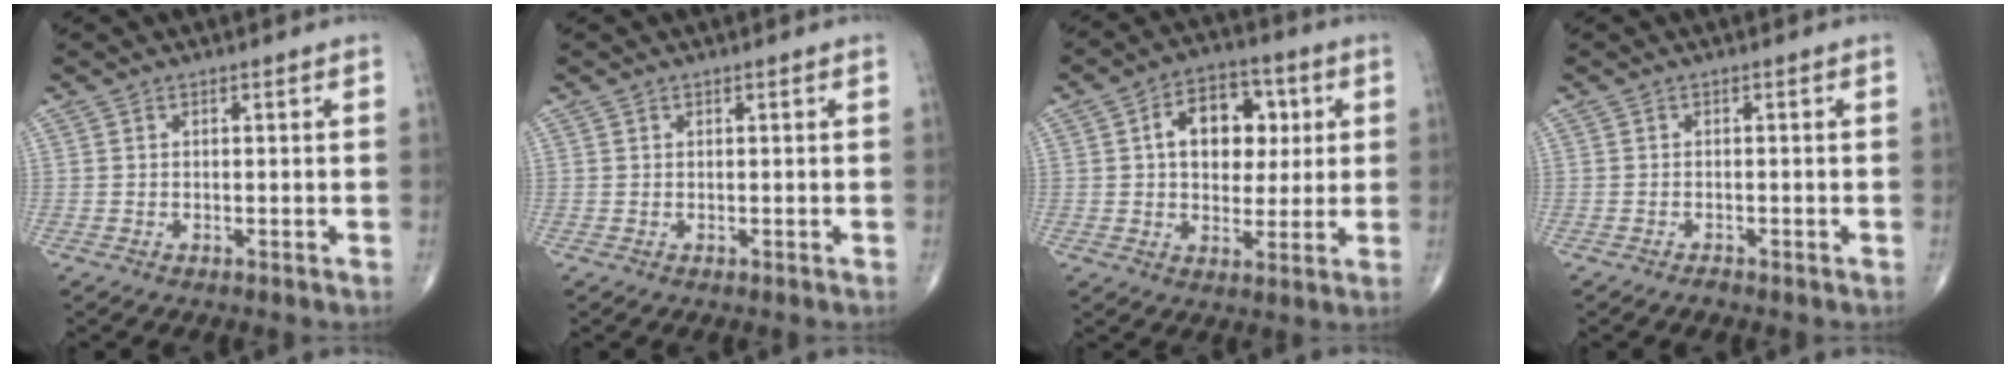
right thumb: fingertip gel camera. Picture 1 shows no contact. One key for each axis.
{"total": 0.0}
{"total": 12.7, "fx": 2.6, "fy": 8.7, "fz": 8.9, "tx": -0.087, "ty": 0.010, "tz": 0.036}
{"total": 0.8, "fx": -0.7, "fy": 0.3, "fz": 0.2, "tx": -0.006, "ty": 0.005, "tz": -0.012}